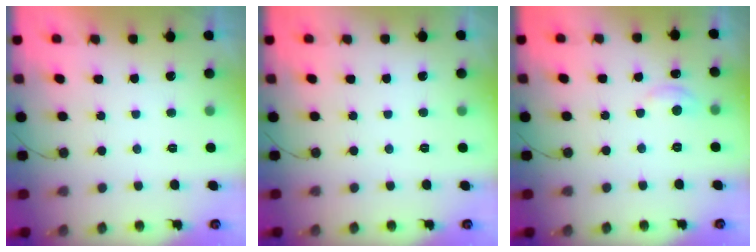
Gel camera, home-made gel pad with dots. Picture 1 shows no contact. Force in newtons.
{"total": 0.0}
{"total": 4.0, "press": 4.0, "slide": 0.5}